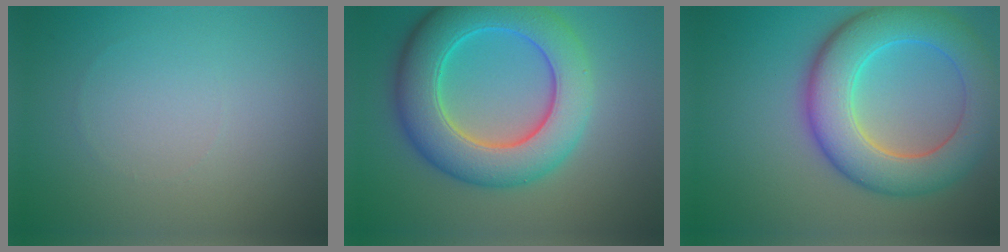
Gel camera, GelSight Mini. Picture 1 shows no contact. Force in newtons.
{"total": 9.4, "press": 9.4, "slide": 0.3}
{"total": 8.7, "press": 8.7, "slide": 0.5}